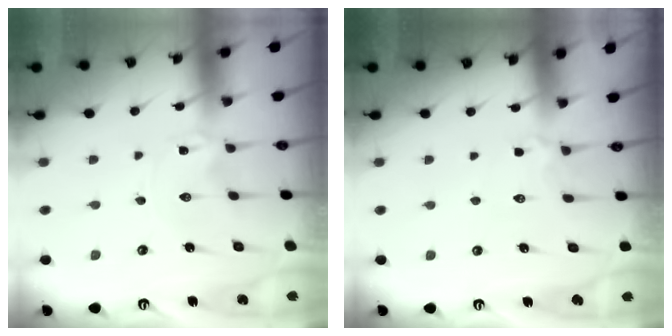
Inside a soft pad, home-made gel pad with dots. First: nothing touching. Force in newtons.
{"total": 4.0, "press": 3.9, "slide": 1.0}